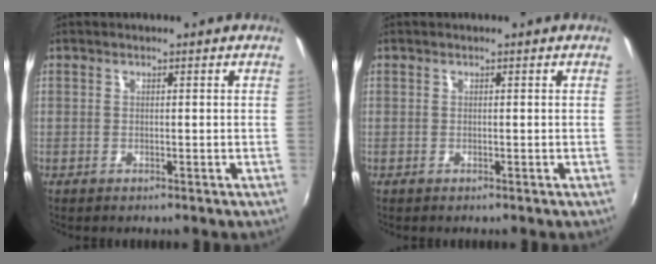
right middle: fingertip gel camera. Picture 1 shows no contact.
{"total": 0.0}